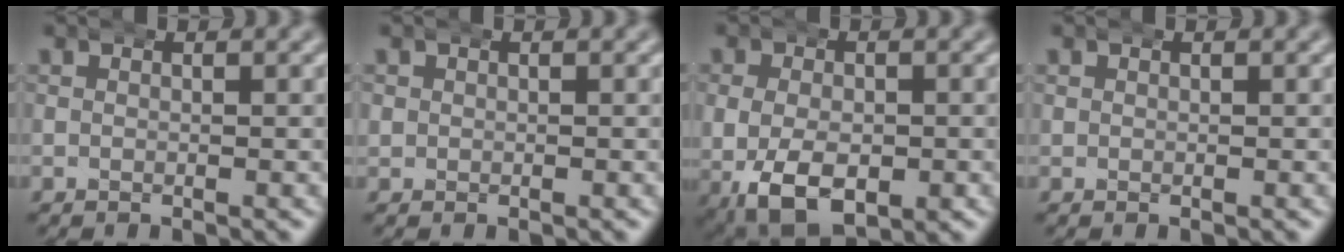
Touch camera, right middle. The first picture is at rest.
{"total": 0.7, "force": [0.1, 0.7, 0.0], "torque": [-0.006, 0.001, 0.002]}
{"total": 10.2, "force": [-3.7, 7.4, 5.9], "torque": [-0.143, -0.047, -0.040]}
{"total": 0.0}